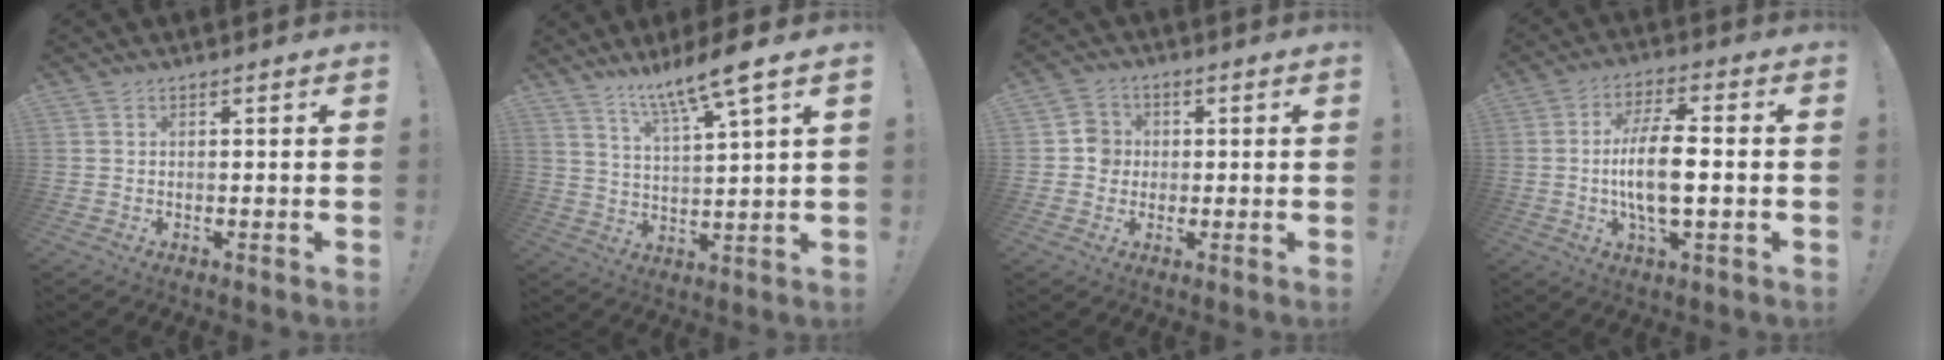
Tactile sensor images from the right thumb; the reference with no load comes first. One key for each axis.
{"total": 10.3, "fx": 8.1, "fy": -0.2, "fz": 6.4, "tx": -0.115, "ty": -0.047, "tz": 0.130}
{"total": 5.6, "fx": -0.2, "fy": 5.3, "fz": 1.7, "tx": -0.018, "ty": 0.012, "tz": -0.005}
{"total": 12.3, "fx": -1.1, "fy": 4.2, "fz": 11.5, "tx": -0.225, "ty": -0.001, "tz": -0.027}